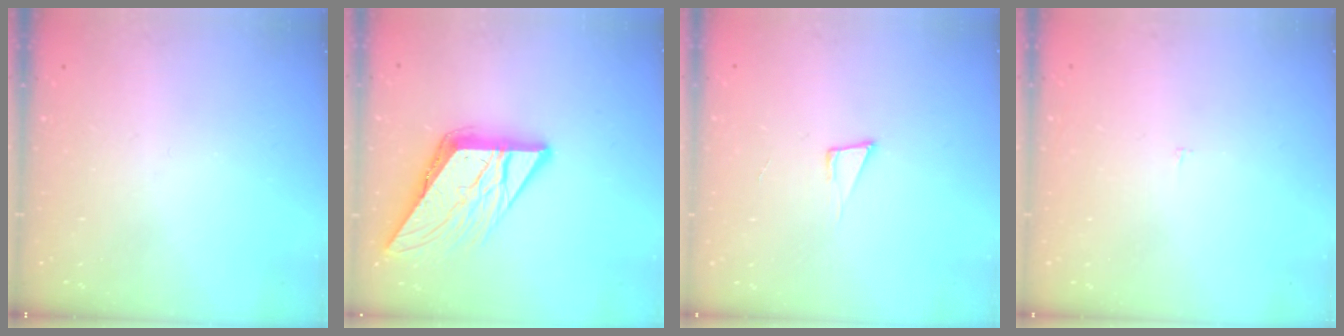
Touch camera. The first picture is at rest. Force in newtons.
{"total": 11.5, "press": 11.4, "slide": 1.1}
{"total": 5.7, "press": 4.5, "slide": 3.4}
{"total": 2.2, "press": 2.2, "slide": 0.2}